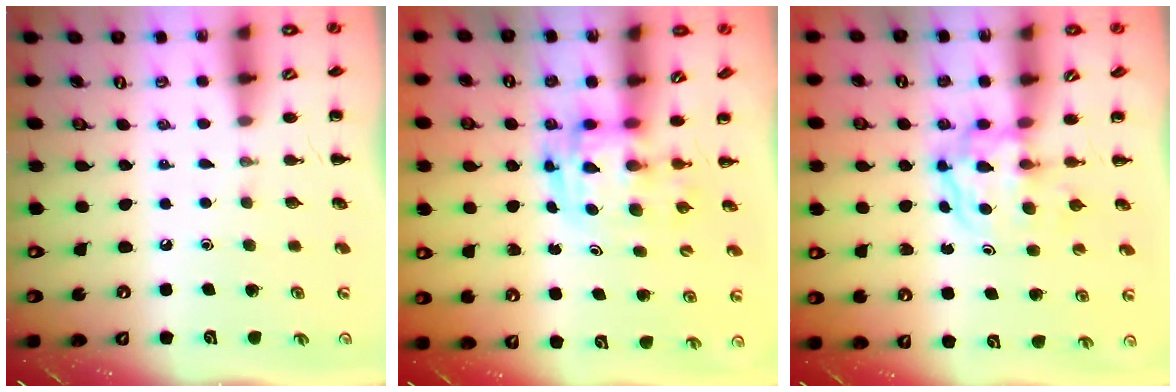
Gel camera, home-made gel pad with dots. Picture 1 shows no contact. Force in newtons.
{"total": 3.0, "press": 3.0, "slide": 0.5}
{"total": 3.9, "press": 3.9, "slide": 0.5}